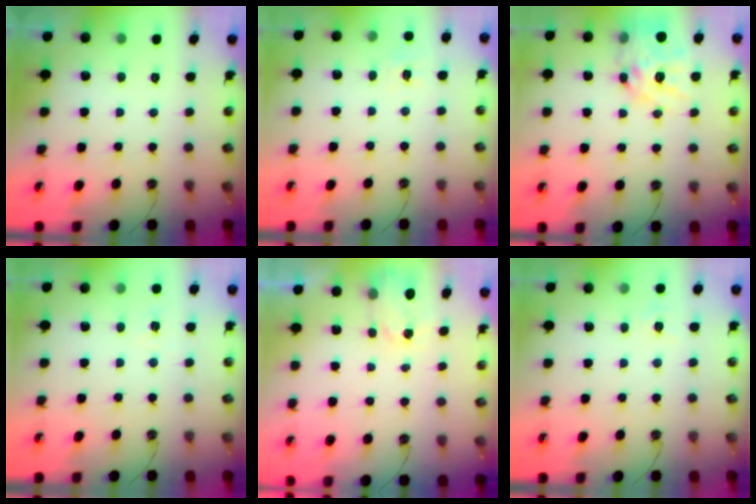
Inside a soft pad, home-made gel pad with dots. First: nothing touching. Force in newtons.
{"total": 6.1, "press": 6.1, "slide": 0.7}
{"total": 15.1, "press": 15.1, "slide": 1.4}
{"total": 2.6, "press": 2.6, "slide": 0.2}
{"total": 2.6, "press": 2.5, "slide": 0.4}
{"total": 3.5, "press": 3.5, "slide": 0.5}